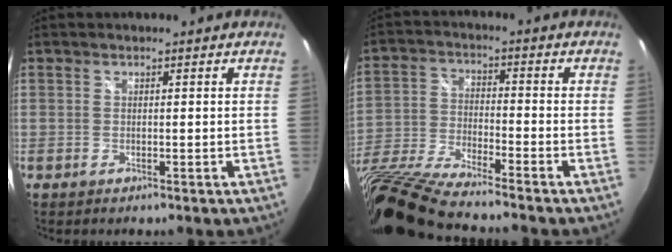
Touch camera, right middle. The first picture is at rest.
{"total": 17.1, "force": [-14.2, 1.6, 9.4], "torque": [-0.204, -0.040, -0.277]}